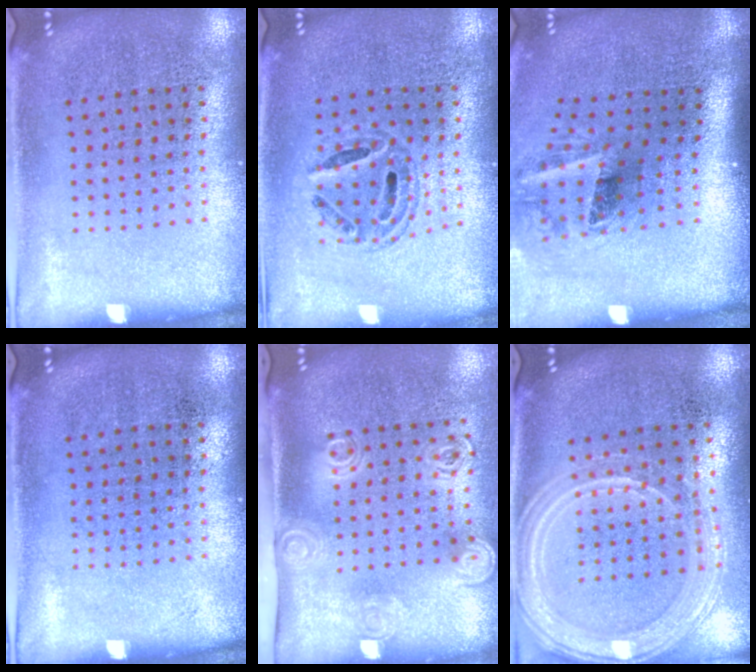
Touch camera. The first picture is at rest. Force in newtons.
{"total": 0.8, "press": 0.8, "slide": 0.1}
{"total": 2.1, "press": 1.3, "slide": 1.6}
{"total": 0.0}
{"total": 2.0, "press": 1.4, "slide": 1.4}
{"total": 1.7, "press": 1.6, "slide": 0.4}